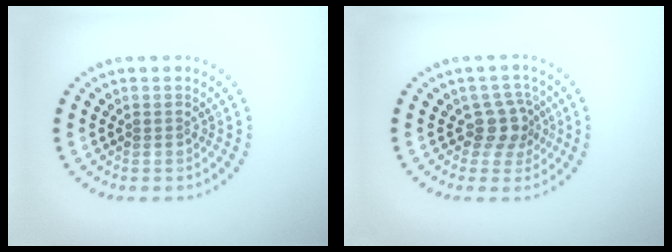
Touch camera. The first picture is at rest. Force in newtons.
{"total": 2.8, "press": 2.2, "slide": 1.8}